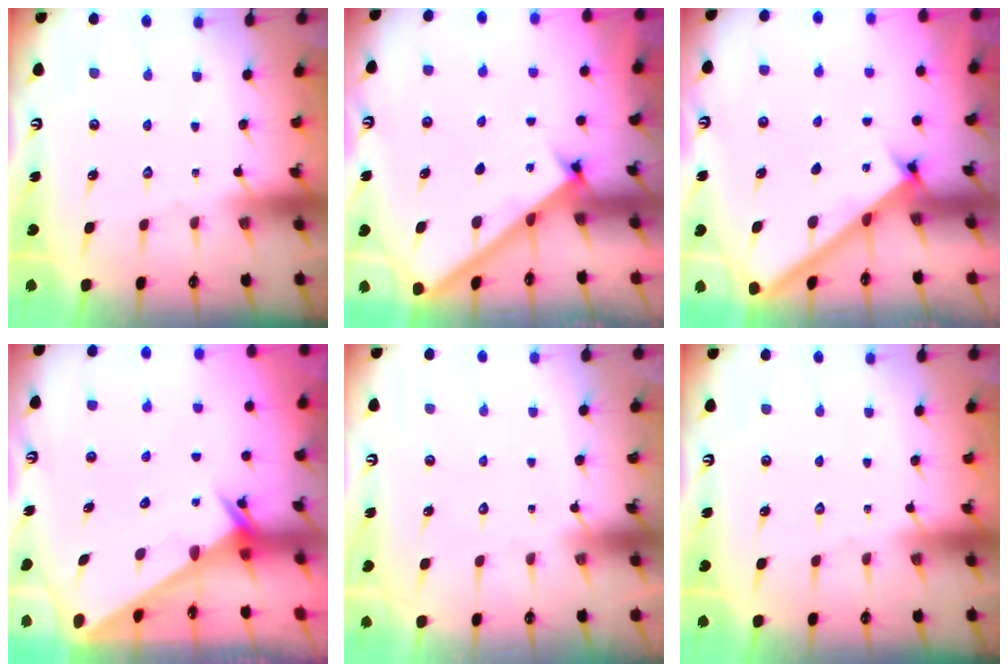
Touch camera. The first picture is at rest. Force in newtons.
{"total": 2.3, "press": 2.3, "slide": 0.3}
{"total": 2.7, "press": 2.6, "slide": 0.3}
{"total": 2.6, "press": 2.6, "slide": 0.1}
{"total": 1.6, "press": 1.6, "slide": 0.1}
{"total": 0.0}